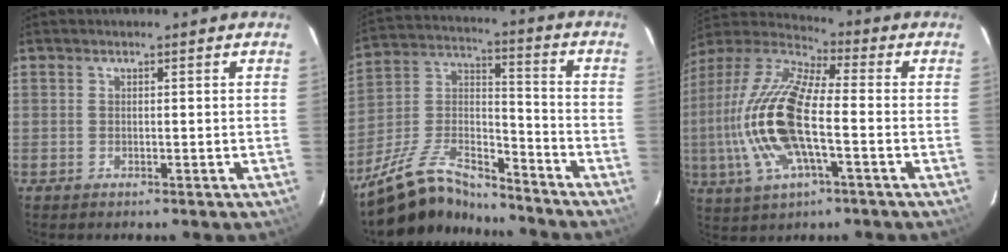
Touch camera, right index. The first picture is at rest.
{"total": 16.4, "force": [-13.6, 5.8, 7.2], "torque": [-0.162, 0.027, -0.240]}
{"total": 19.2, "force": [-3.1, 6.4, 17.8], "torque": [-0.368, -0.003, -0.068]}